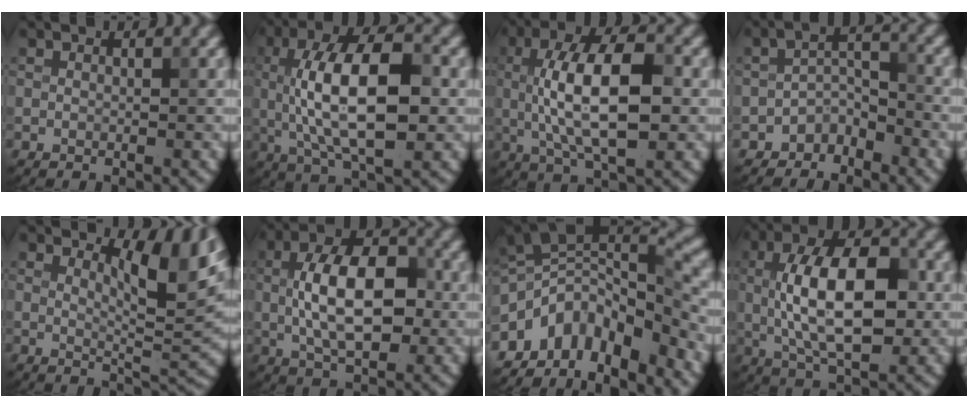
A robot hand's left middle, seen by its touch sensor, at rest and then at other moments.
{"total": 10.3, "force": [0.4, 4.3, 9.4], "torque": [-0.161, 0.014, 0.007]}
{"total": 9.4, "force": [0.4, 3.7, 8.6], "torque": [-0.151, 0.011, 0.006]}
{"total": 2.9, "force": [-2.4, 1.4, 0.8], "torque": [-0.008, 0.014, -0.046]}
{"total": 6.1, "force": [3.4, 1.7, 4.8], "torque": [-0.068, -0.005, 0.054]}
{"total": 8.7, "force": [0.1, 4.5, 7.4], "torque": [-0.135, 0.008, -0.003]}
{"total": 8.5, "force": [-5.1, 4.1, 5.5], "torque": [-0.068, 0.006, -0.100]}
{"total": 9.8, "force": [0.3, 4.6, 8.6], "torque": [-0.148, 0.010, 0.004]}